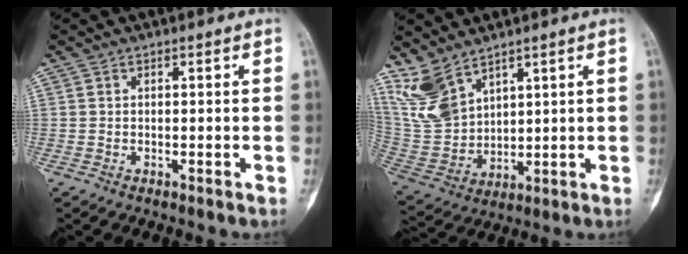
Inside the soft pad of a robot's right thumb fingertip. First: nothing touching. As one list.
[{"total": 10.7, "force": [7.7, 5.4, 5.1], "torque": [-0.098, -0.032, 0.188]}]